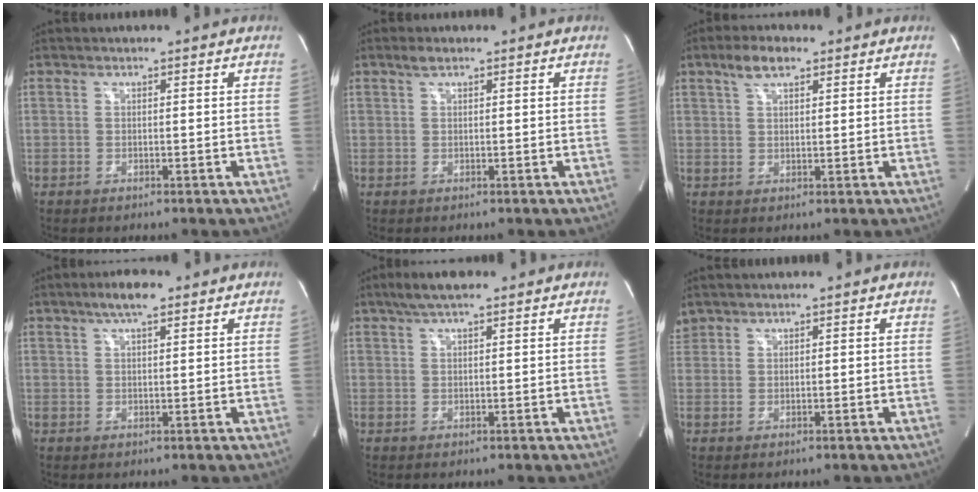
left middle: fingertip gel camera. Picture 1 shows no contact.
{"total": 1.5, "force": [1.0, 0.6, 0.9], "torque": [-0.017, 0.009, 0.018]}
{"total": 4.4, "force": [2.8, 1.9, 2.9], "torque": [-0.058, 0.013, 0.054]}
{"total": 4.7, "force": [3.1, 1.0, 3.4], "torque": [-0.063, 0.012, 0.051]}
{"total": 5.1, "force": [3.7, 1.1, 3.4], "torque": [-0.068, 0.022, 0.065]}
{"total": 1.9, "force": [1.8, 0.7, 0.0], "torque": [-0.006, 0.017, 0.039]}